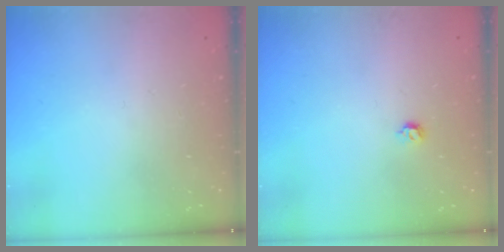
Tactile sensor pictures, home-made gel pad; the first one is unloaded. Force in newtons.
{"total": 4.6, "press": 4.5, "slide": 0.9}